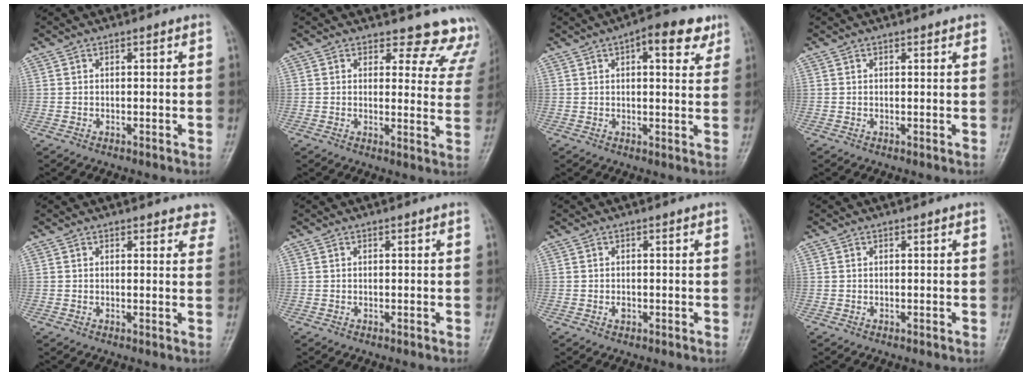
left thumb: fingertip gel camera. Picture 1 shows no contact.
{"total": 13.0, "force": [12.2, 4.6, 0.9], "torque": [0.047, -0.108, 0.102]}
{"total": 8.8, "force": [4.3, 3.7, 6.8], "torque": [-0.065, -0.008, 0.050]}
{"total": 1.2, "force": [0.9, 0.4, 0.6], "torque": [-0.006, -0.001, 0.009]}
{"total": 4.9, "force": [4.4, 1.9, 0.8], "torque": [0.030, -0.020, 0.029]}
{"total": 0.0}
{"total": 1.0, "force": [-0.1, 0.6, 0.7], "torque": [-0.009, -0.001, -0.002]}
{"total": 0.0}